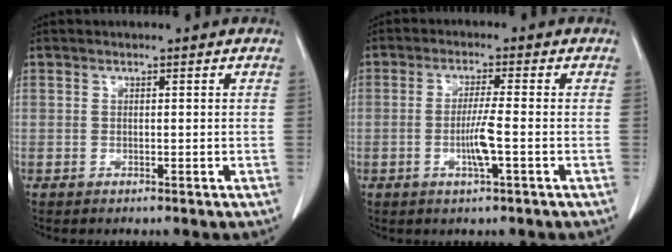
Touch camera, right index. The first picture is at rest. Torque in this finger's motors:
{"motor_torque": [-0.09, 0.11, 0.00, 0.04]}